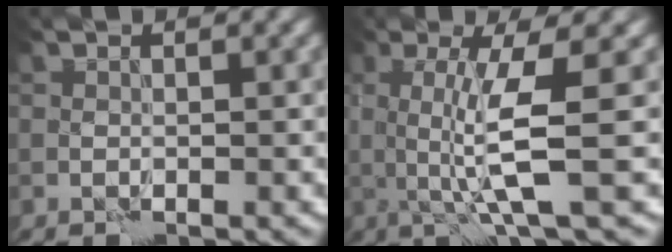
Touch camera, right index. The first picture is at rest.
{"total": 5.6, "force": [0.7, 0.6, 5.6], "torque": [-0.103, -0.006, 0.015]}